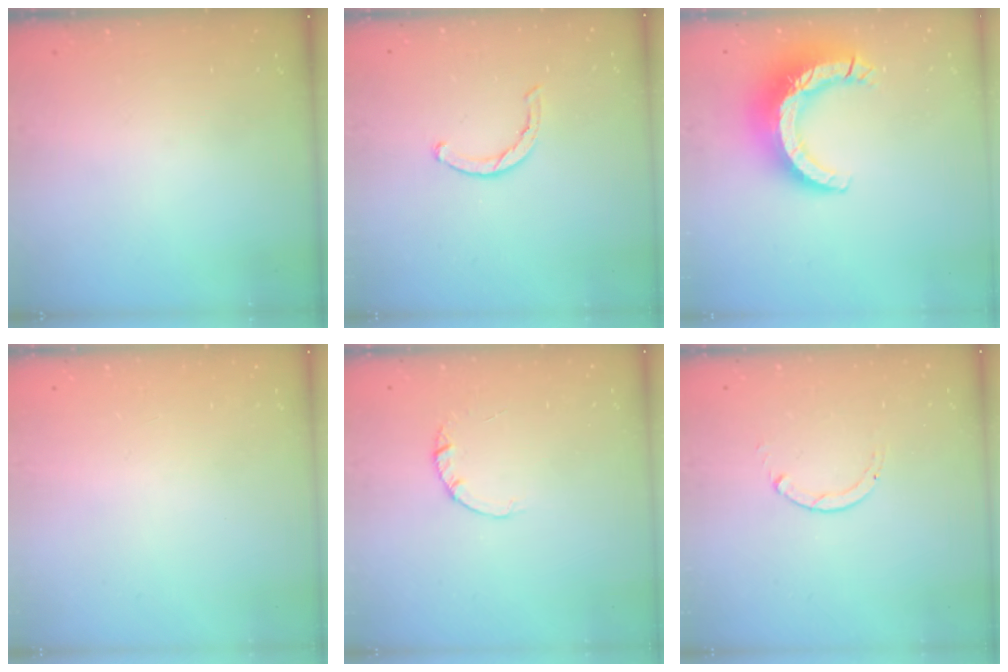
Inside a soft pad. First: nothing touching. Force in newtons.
{"total": 1.8, "press": 1.8, "slide": 0.3}
{"total": 14.0, "press": 13.9, "slide": 1.3}
{"total": 2.6, "press": 2.6, "slide": 0.2}
{"total": 1.4, "press": 1.4, "slide": 0.2}
{"total": 0.8, "press": 0.7, "slide": 0.1}